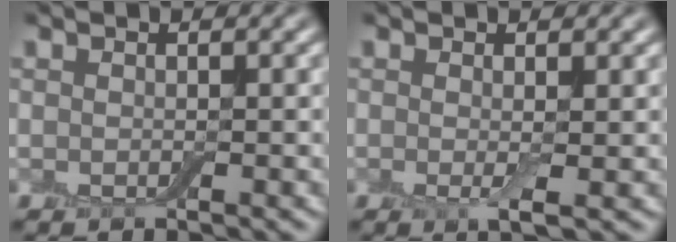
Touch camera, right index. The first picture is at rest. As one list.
[{"total": 1.7, "force": [0.0, 0.2, 1.6], "torque": [-0.030, -0.008, -0.002]}]